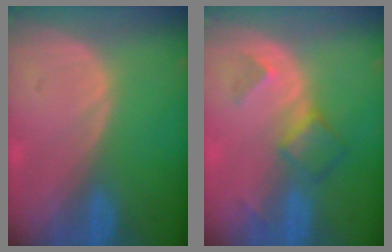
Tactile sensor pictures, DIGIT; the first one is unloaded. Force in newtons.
{"total": 4.8, "press": 4.3, "slide": 2.1}